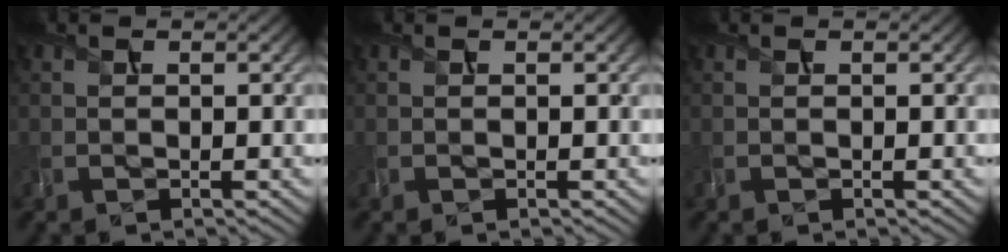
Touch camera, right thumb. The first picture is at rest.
{"total": 0.0}
{"total": 0.0}